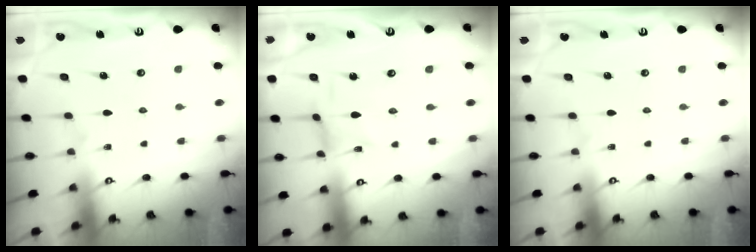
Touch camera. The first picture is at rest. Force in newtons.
{"total": 0.0}
{"total": 0.0}